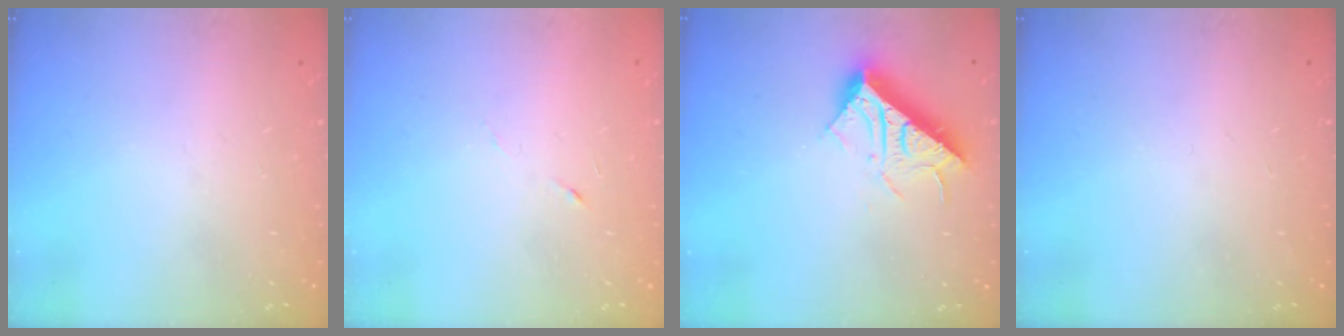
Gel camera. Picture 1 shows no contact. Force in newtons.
{"total": 3.1, "press": 3.0, "slide": 1.0}
{"total": 16.3, "press": 16.3, "slide": 0.3}
{"total": 0.0}